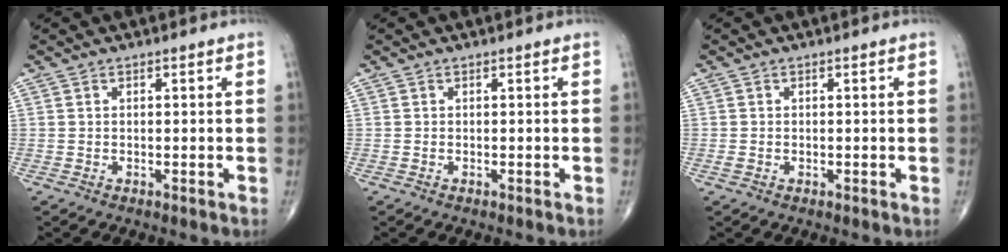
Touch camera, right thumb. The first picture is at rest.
{"total": 0.0}
{"total": 0.7, "force": [-0.2, 0.5, 0.4], "torque": [-0.014, 0.000, -0.003]}